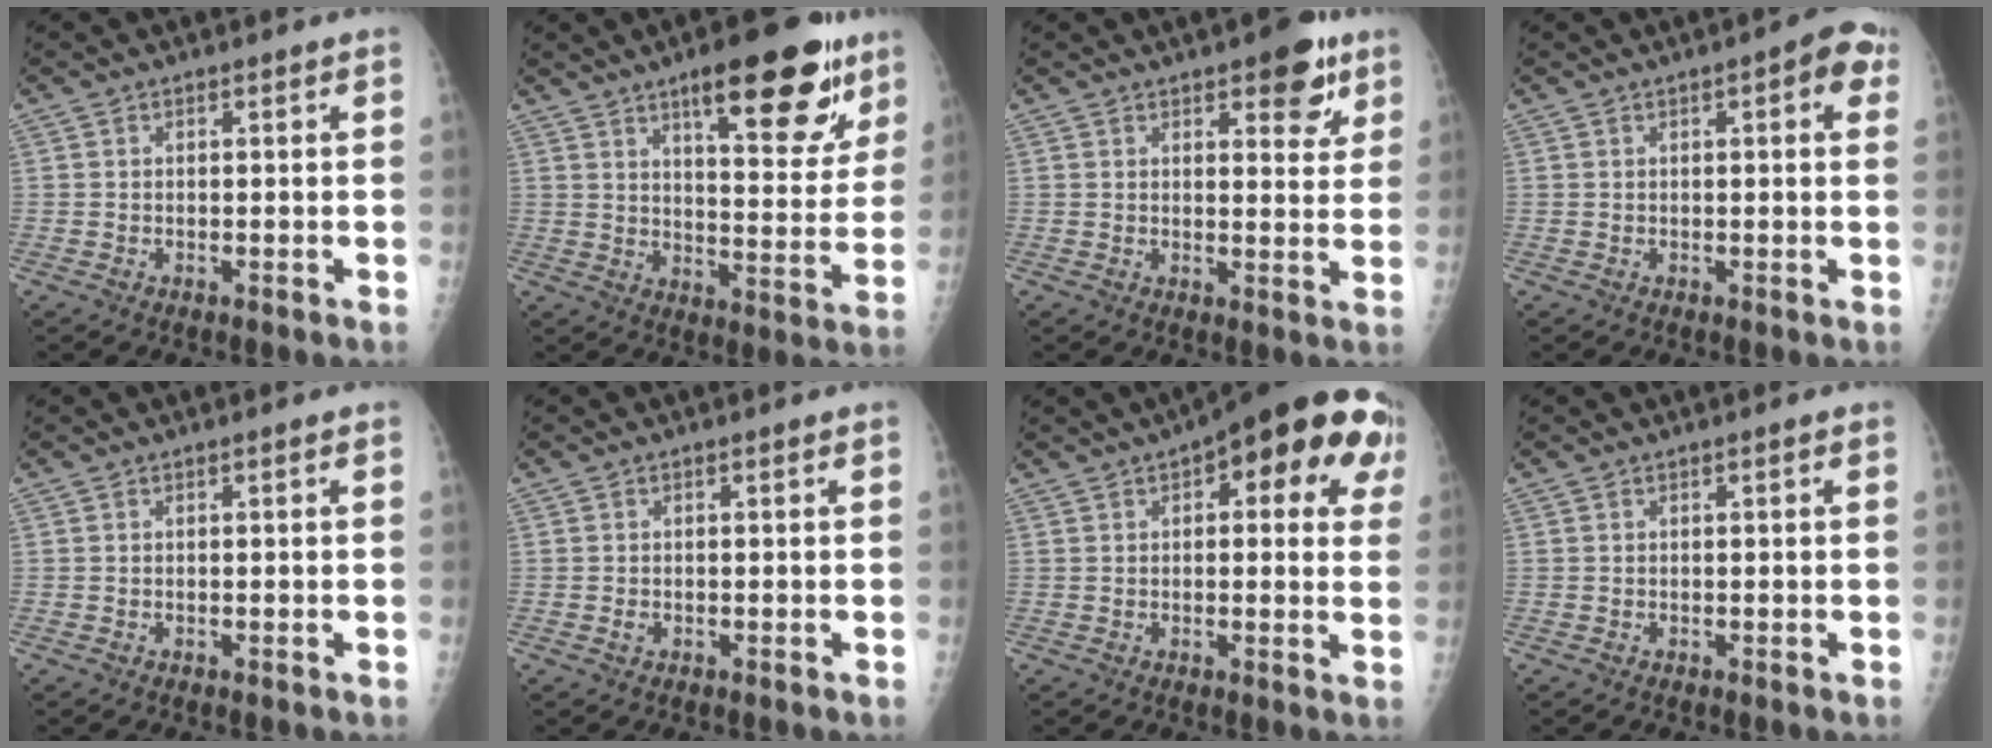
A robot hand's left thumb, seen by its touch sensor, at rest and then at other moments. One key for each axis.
{"total": 19.4, "fx": 11.3, "fy": 6.5, "fz": 14.3, "tx": -0.151, "ty": -0.048, "tz": 0.162}
{"total": 7.8, "fx": 4.5, "fy": 3.4, "fz": 5.4, "tx": -0.037, "ty": -0.019, "tz": 0.054}
{"total": 5.5, "fx": 2.0, "fy": 1.8, "fz": 4.8, "tx": -0.047, "ty": 0.005, "tz": 0.015}
{"total": 0.0}
{"total": 0.5, "fx": -0.2, "fy": 0.5, "fz": 0.2, "tx": 0.000, "ty": 0.001, "tz": -0.003}
{"total": 19.2, "fx": 8.1, "fy": 7.5, "fz": 15.8, "tx": -0.175, "ty": 0.008, "tz": 0.094}
{"total": 0.5, "fx": 0.1, "fy": 0.0, "fz": 0.5, "tx": -0.010, "ty": 0.001, "tz": 0.001}